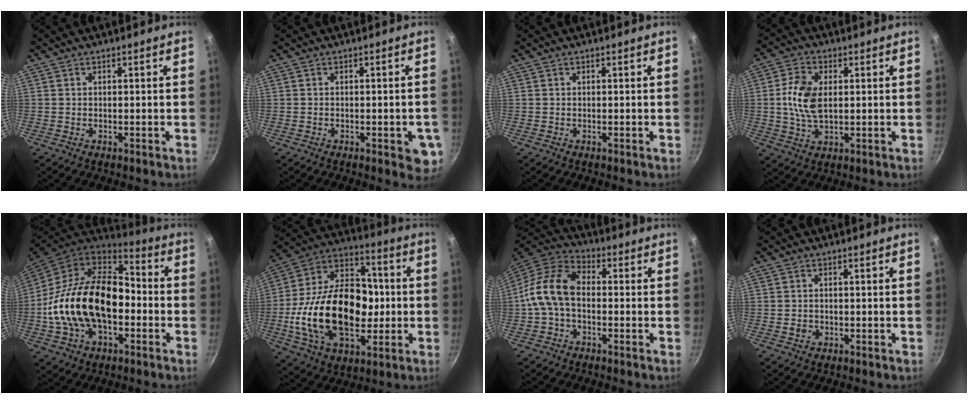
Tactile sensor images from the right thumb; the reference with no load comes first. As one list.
[{"total": 5.8, "force": [-1.8, 2.2, 5.1], "torque": [-0.043, -0.001, -0.023]}, {"total": 0.0}, {"total": 8.8, "force": [0.9, 5.3, 7.0], "torque": [-0.133, 0.002, 0.015]}, {"total": 24.9, "force": [-3.5, 15.6, 19.1], "torque": [-0.325, 0.045, -0.065]}, {"total": 28.3, "force": [-3.1, 18.6, 21.1], "torque": [-0.347, 0.039, -0.054]}, {"total": 11.6, "force": [-1.1, 7.5, 8.8], "torque": [-0.158, 0.041, -0.041]}, {"total": 1.5, "force": [-0.4, 1.3, 0.7], "torque": [-0.011, 0.003, -0.006]}]